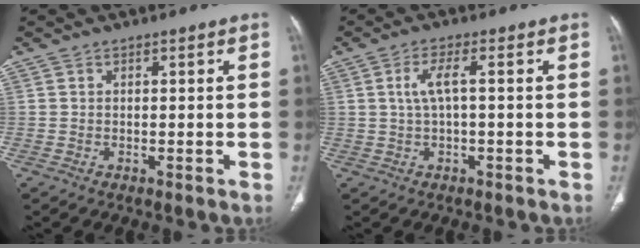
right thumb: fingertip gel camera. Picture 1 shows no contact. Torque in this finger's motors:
{"motor_torque": [-0.42, 0.10, 0.30, 0.31, 0.11]}